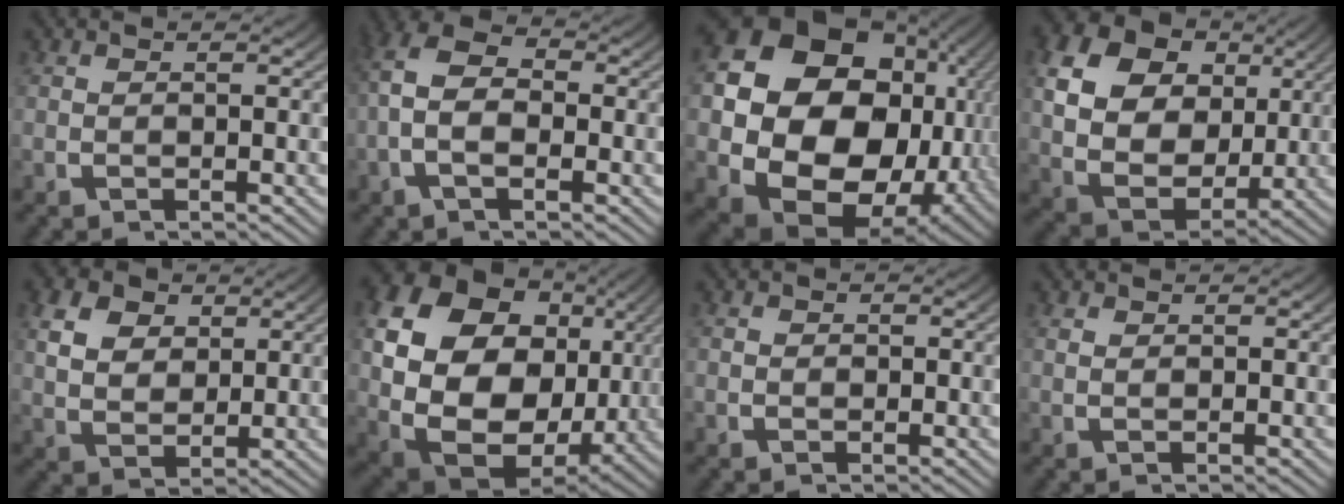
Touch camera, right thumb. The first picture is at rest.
{"total": 7.1, "force": [0.0, 4.6, 5.4], "torque": [-0.114, -0.019, 0.000]}
{"total": 23.8, "force": [-0.1, 17.4, 16.2], "torque": [-0.312, -0.062, 0.011]}
{"total": 16.1, "force": [1.8, 12.4, 10.0], "torque": [-0.232, -0.045, 0.038]}
{"total": 6.8, "force": [1.9, 5.1, 4.1], "torque": [-0.078, -0.023, 0.043]}
{"total": 21.2, "force": [-0.1, 15.4, 14.6], "torque": [-0.324, -0.069, 0.028]}
{"total": 1.0, "force": [0.0, 0.9, 0.4], "torque": [-0.005, -0.005, -0.001]}
{"total": 0.7, "force": [0.5, 0.2, 0.4], "torque": [-0.005, -0.002, 0.013]}